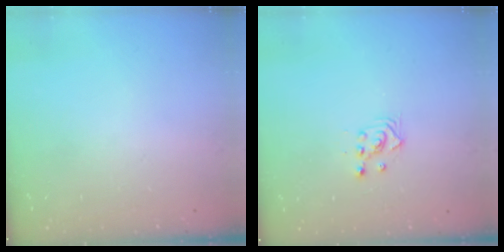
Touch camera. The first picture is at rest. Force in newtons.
{"total": 2.3, "press": 2.3, "slide": 0.3}